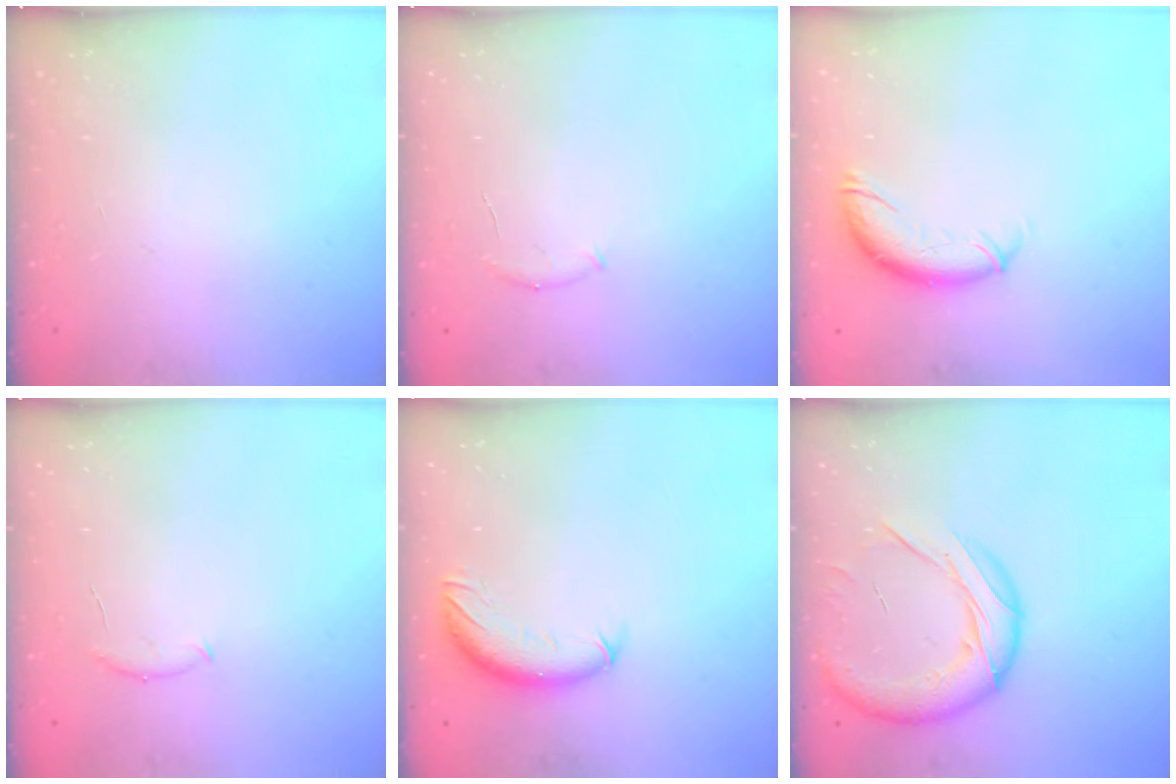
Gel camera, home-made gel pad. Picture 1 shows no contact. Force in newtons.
{"total": 5.5, "press": 5.4, "slide": 1.3}
{"total": 10.8, "press": 10.6, "slide": 1.8}
{"total": 6.1, "press": 6.0, "slide": 1.1}
{"total": 10.2, "press": 10.0, "slide": 2.1}
{"total": 18.1, "press": 17.9, "slide": 2.8}